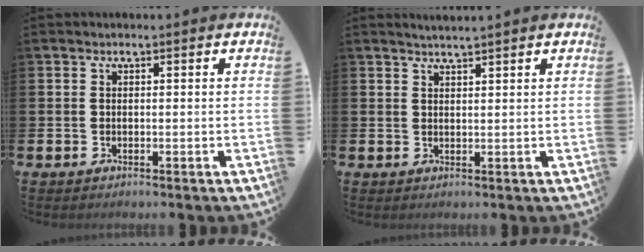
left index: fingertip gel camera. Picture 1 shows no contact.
{"total": 1.9, "force": [1.9, -0.3, 0.2], "torque": [-0.003, -0.008, 0.035]}